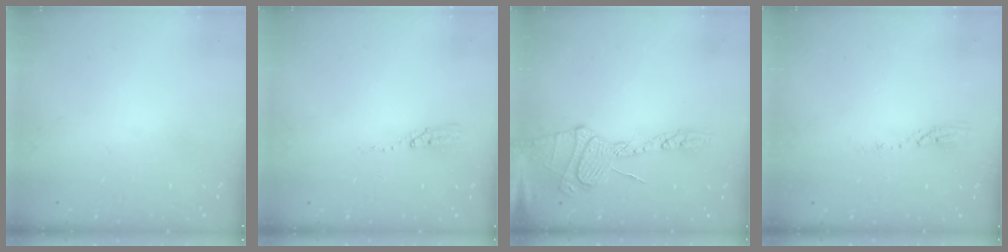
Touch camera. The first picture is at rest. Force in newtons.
{"total": 3.8, "press": 3.8, "slide": 0.3}
{"total": 15.8, "press": 15.7, "slide": 1.4}
{"total": 5.1, "press": 5.1, "slide": 0.5}